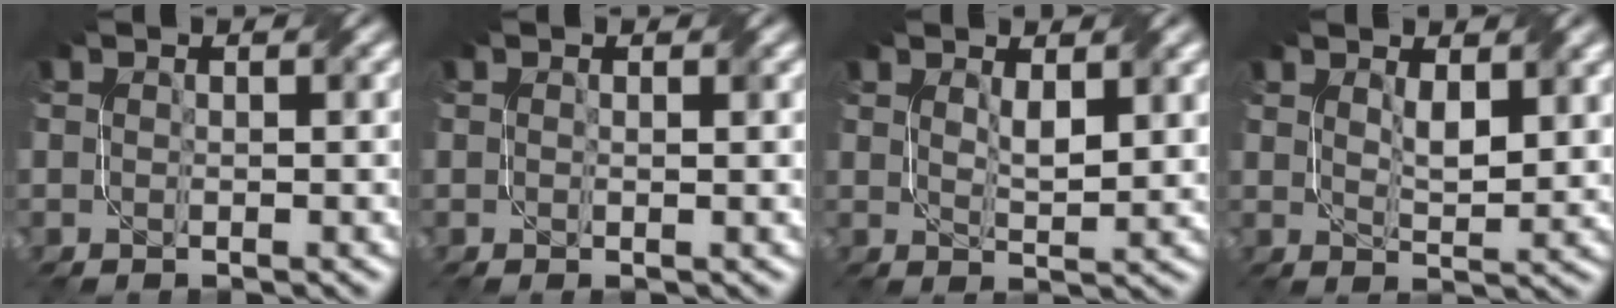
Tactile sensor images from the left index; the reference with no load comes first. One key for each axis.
{"total": 0.9, "fx": 0.2, "fy": 0.4, "fz": 0.7, "tx": -0.007, "ty": -0.002, "tz": 0.005}
{"total": 2.4, "fx": 1.2, "fy": 0.7, "fz": 1.9, "tx": -0.040, "ty": -0.004, "tz": 0.027}
{"total": 2.8, "fx": 1.4, "fy": 1.0, "fz": 2.2, "tx": -0.045, "ty": -0.006, "tz": 0.032}